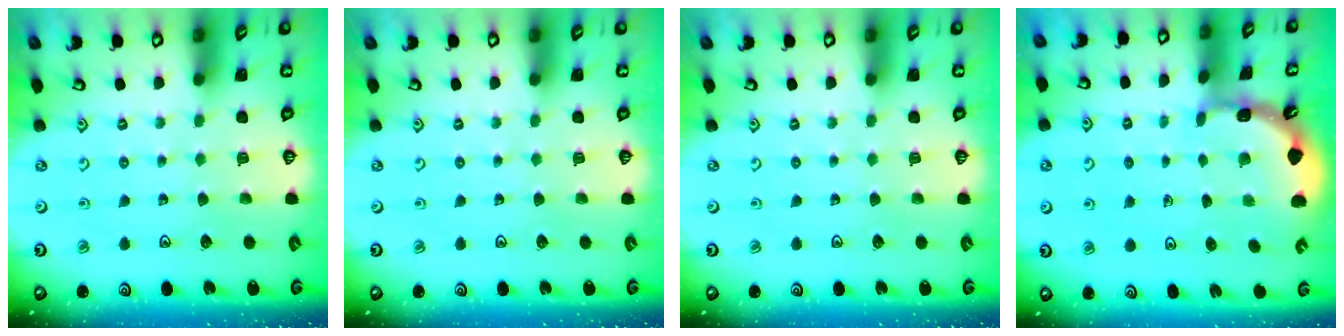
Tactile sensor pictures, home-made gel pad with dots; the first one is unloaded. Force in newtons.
{"total": 0.0}
{"total": 0.0}
{"total": 1.8, "press": 1.7, "slide": 0.0}